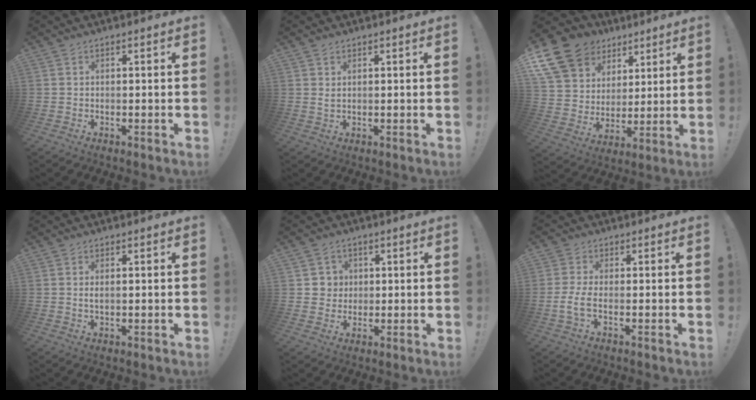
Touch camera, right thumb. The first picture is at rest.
{"total": 1.5, "force": [1.0, 0.7, 0.9], "torque": [-0.011, -0.001, 0.017]}
{"total": 16.6, "force": [9.7, 12.0, 6.1], "torque": [-0.112, -0.056, 0.205]}
{"total": 1.4, "force": [0.2, 0.3, 1.3], "torque": [-0.017, -0.002, 0.001]}
{"total": 5.1, "force": [1.2, 4.9, 0.4], "torque": [-0.005, -0.009, 0.024]}
{"total": 4.6, "force": [-1.2, 1.8, 4.0], "torque": [-0.085, -0.004, -0.021]}